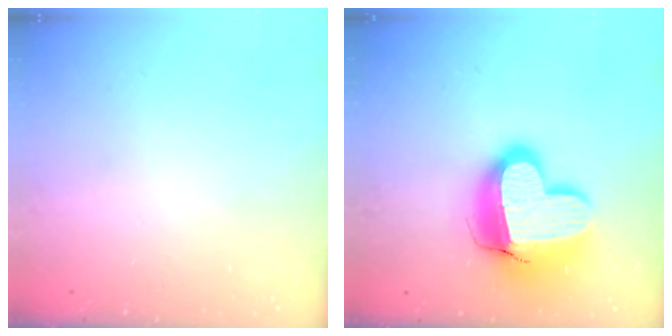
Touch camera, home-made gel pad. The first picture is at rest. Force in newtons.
{"total": 18.3, "press": 18.3, "slide": 1.4}